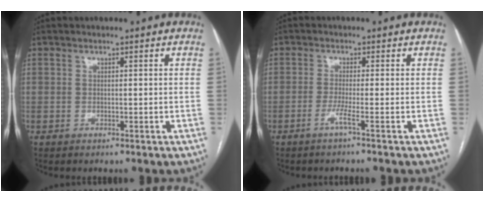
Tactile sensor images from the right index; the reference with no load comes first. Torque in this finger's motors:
{"motor_torque": [-0.09, -0.18, 0.12, 0.06]}